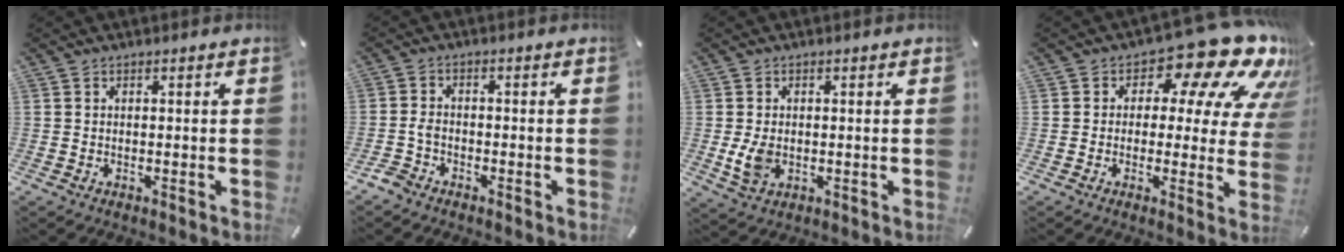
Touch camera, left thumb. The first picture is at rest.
{"total": 3.2, "force": [-2.2, 2.0, 1.2], "torque": [-0.036, 0.009, -0.046]}
{"total": 5.0, "force": [-0.5, 3.7, 3.3], "torque": [-0.078, -0.007, -0.012]}
{"total": 16.3, "force": [9.8, 7.4, 10.7], "torque": [-0.148, -0.071, 0.160]}